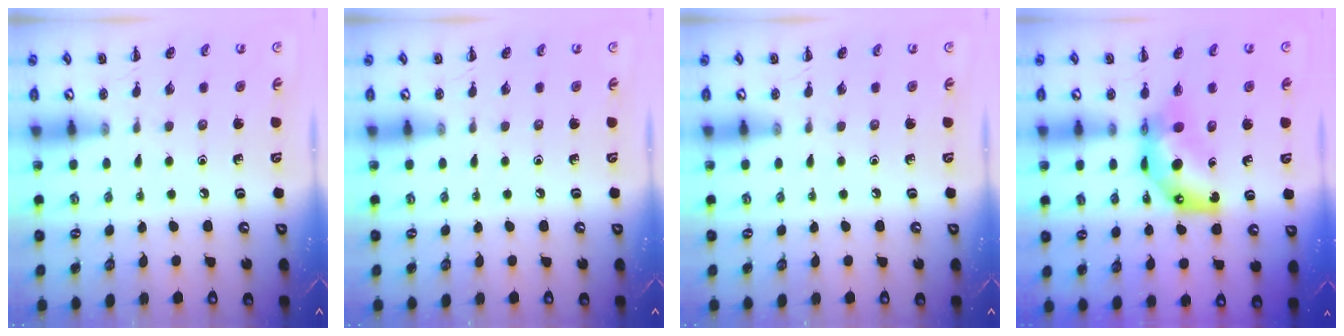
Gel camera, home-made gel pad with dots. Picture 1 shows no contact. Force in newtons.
{"total": 0.0}
{"total": 0.0}
{"total": 7.7, "press": 7.4, "slide": 2.2}